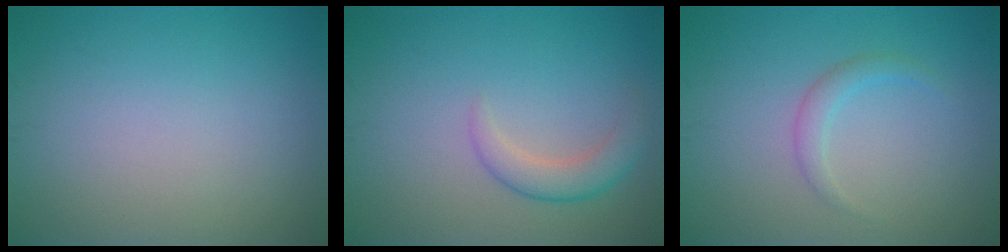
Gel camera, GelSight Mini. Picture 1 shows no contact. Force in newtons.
{"total": 2.6, "press": 2.6, "slide": 0.1}
{"total": 1.5, "press": 1.5, "slide": 0.1}